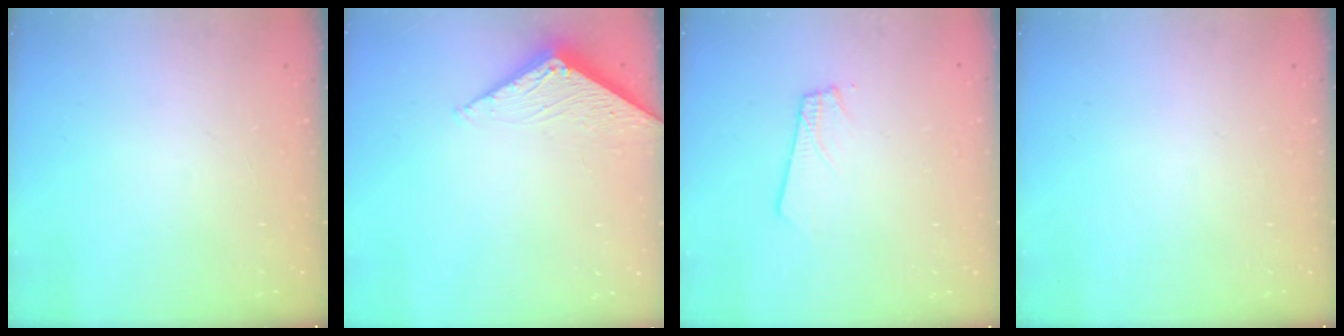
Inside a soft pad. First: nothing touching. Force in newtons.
{"total": 3.1, "press": 3.1, "slide": 0.4}
{"total": 1.8, "press": 1.8, "slide": 0.1}
{"total": 0.0}